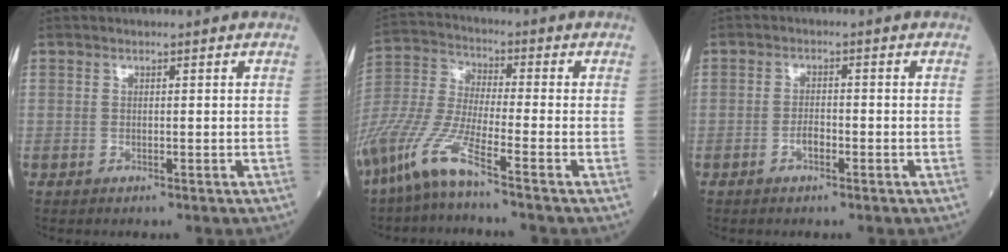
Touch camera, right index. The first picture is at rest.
{"total": 12.4, "force": [-8.3, 0.4, 9.2], "torque": [-0.212, -0.025, -0.171]}
{"total": 1.8, "force": [-0.9, 0.8, 1.3], "torque": [-0.022, 0.004, -0.018]}